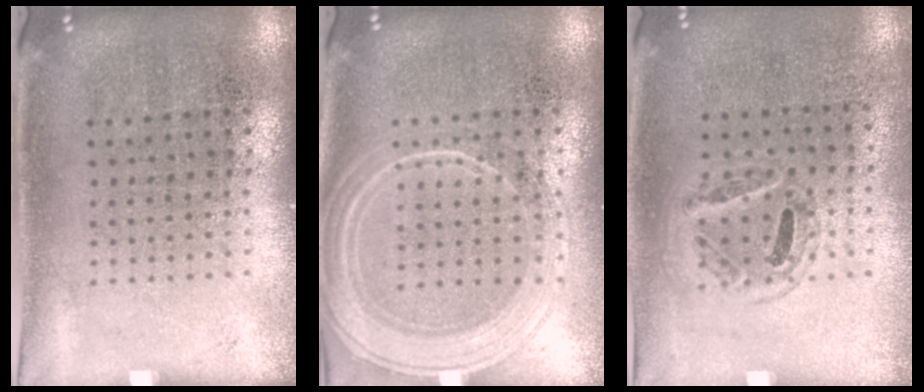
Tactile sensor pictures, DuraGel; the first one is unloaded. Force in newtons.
{"total": 1.8, "press": 1.8, "slide": 0.3}
{"total": 0.9, "press": 0.8, "slide": 0.4}